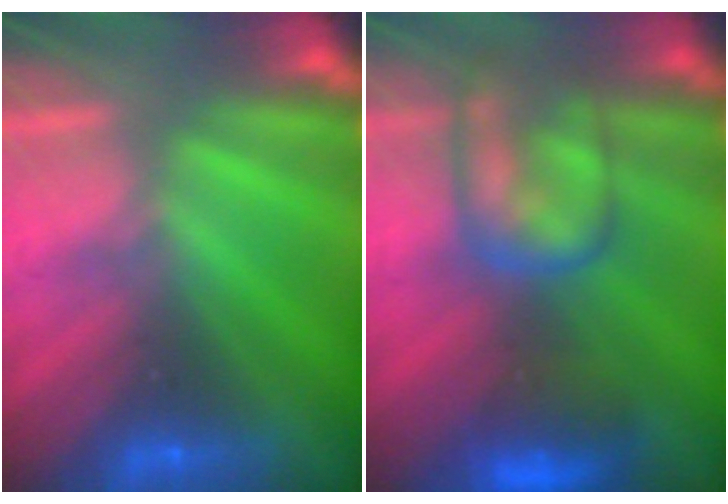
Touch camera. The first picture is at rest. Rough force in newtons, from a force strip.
{"total": 7.6}